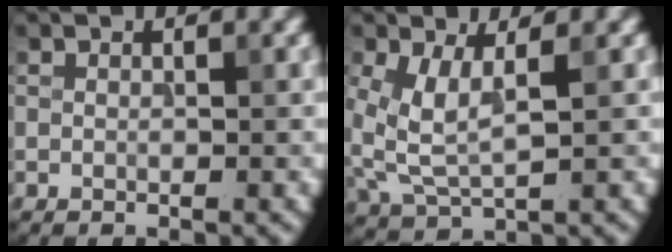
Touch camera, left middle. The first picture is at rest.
{"total": 4.4, "force": [0.9, 2.1, 3.8], "torque": [-0.097, -0.005, 0.024]}